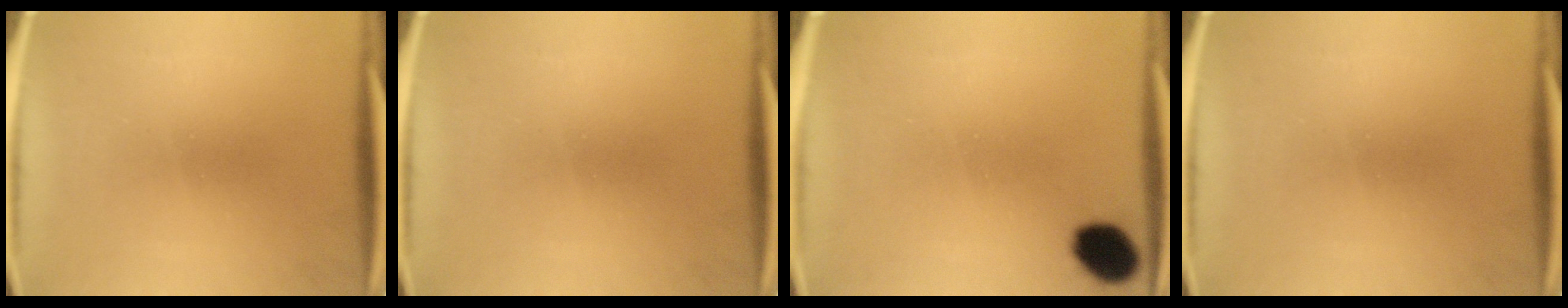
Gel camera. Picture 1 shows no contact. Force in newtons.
{"total": 0.0}
{"total": 7.7}
{"total": 0.0}